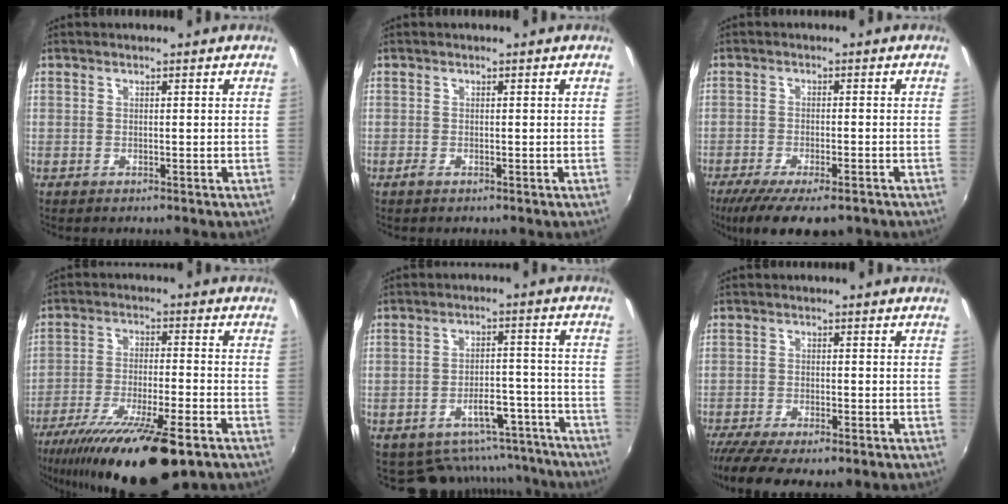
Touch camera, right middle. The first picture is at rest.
{"total": 0.7, "force": [-0.6, 0.2, 0.4], "torque": [-0.008, -0.003, -0.013]}
{"total": 12.0, "force": [-8.9, 3.4, 7.2], "torque": [-0.157, -0.045, -0.144]}
{"total": 19.6, "force": [-13.8, 3.6, 13.5], "torque": [-0.256, -0.049, -0.226]}
{"total": 15.1, "force": [-13.1, 6.3, 3.9], "torque": [-0.065, 0.040, -0.155]}
{"total": 9.4, "force": [-7.1, 2.4, 5.6], "torque": [-0.131, -0.044, -0.121]}